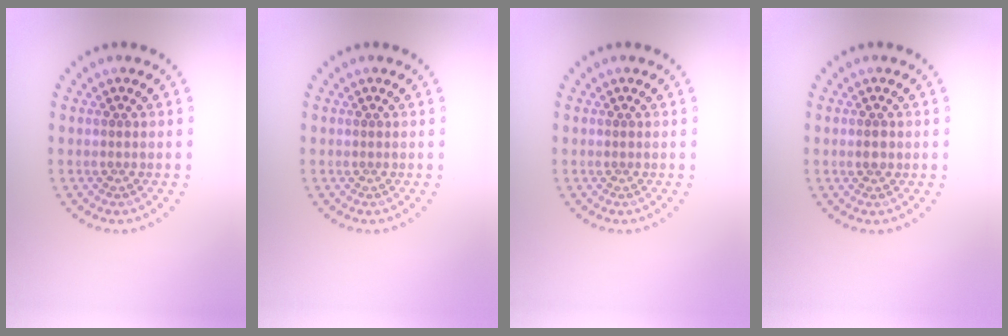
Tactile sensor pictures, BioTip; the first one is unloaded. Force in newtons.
{"total": 0.0}
{"total": 0.0}
{"total": 1.3, "press": 1.3, "slide": 0.0}